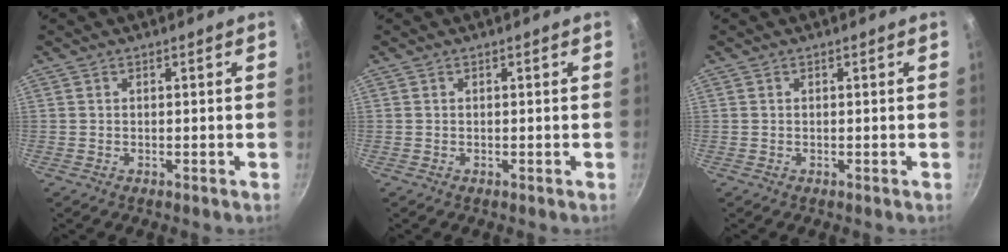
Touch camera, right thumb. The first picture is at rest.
{"total": 0.0}
{"total": 0.0}